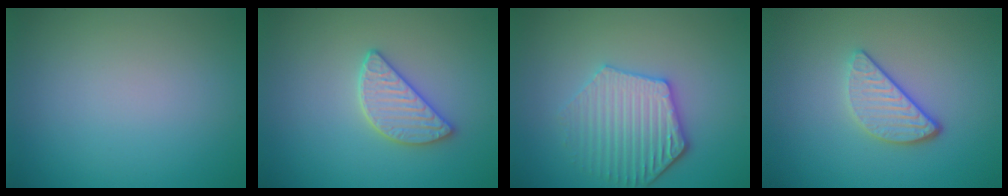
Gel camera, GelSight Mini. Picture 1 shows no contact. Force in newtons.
{"total": 2.9, "press": 2.8, "slide": 0.9}
{"total": 4.5, "press": 4.0, "slide": 2.0}
{"total": 3.3, "press": 2.6, "slide": 2.0}